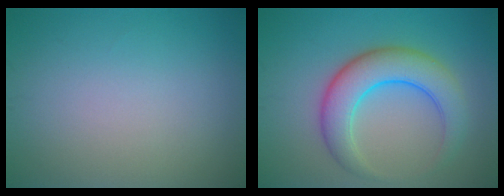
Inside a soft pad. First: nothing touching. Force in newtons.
{"total": 6.2, "press": 6.2, "slide": 0.2}